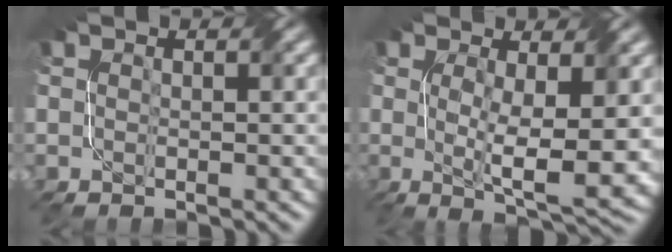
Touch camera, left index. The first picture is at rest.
{"total": 6.4, "force": [0.2, 1.4, 6.2], "torque": [-0.103, -0.013, 0.009]}